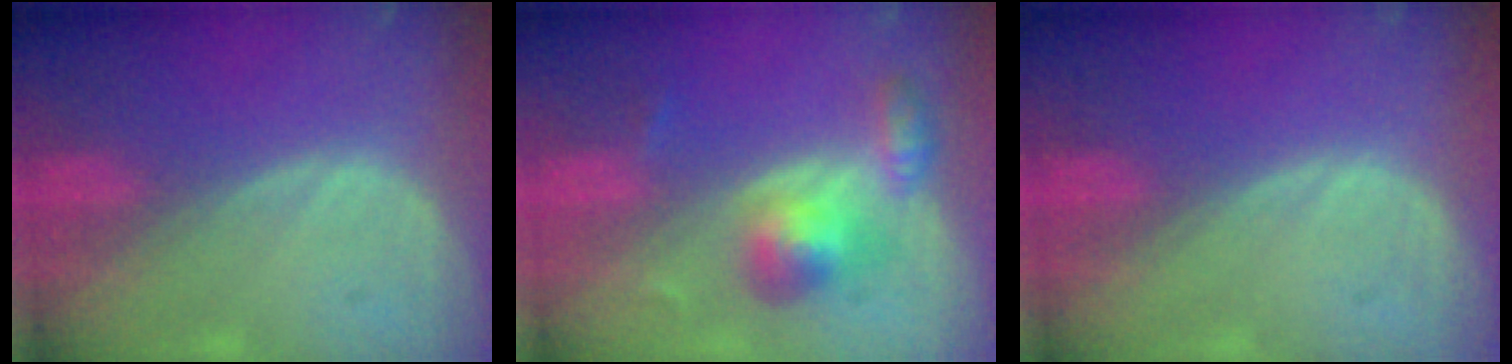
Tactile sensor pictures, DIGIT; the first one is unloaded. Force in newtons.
{"total": 5.5, "press": 5.3, "slide": 1.5}
{"total": 0.0}